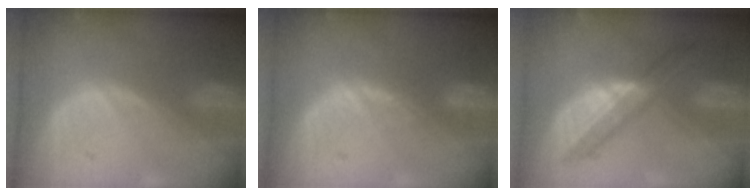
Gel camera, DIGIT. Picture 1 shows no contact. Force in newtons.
{"total": 1.4, "press": 1.4, "slide": 0.3}
{"total": 5.7, "press": 5.5, "slide": 1.3}